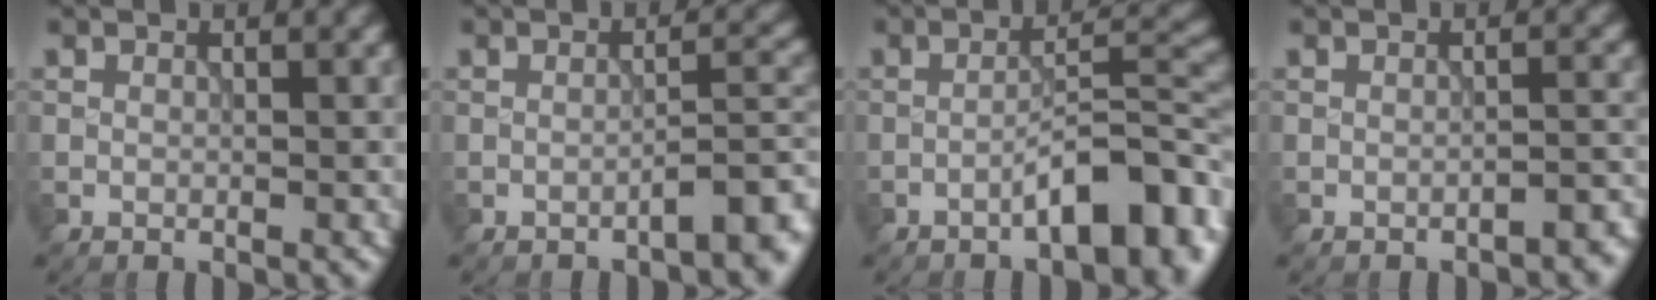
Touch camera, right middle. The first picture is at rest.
{"total": 4.0, "force": [-2.5, 1.0, 3.1], "torque": [-0.037, 0.013, -0.040]}
{"total": 7.3, "force": [-3.7, 2.0, 6.0], "torque": [-0.086, 0.016, -0.058]}
{"total": 1.9, "force": [-1.6, 0.4, 0.9], "torque": [-0.007, 0.006, -0.023]}